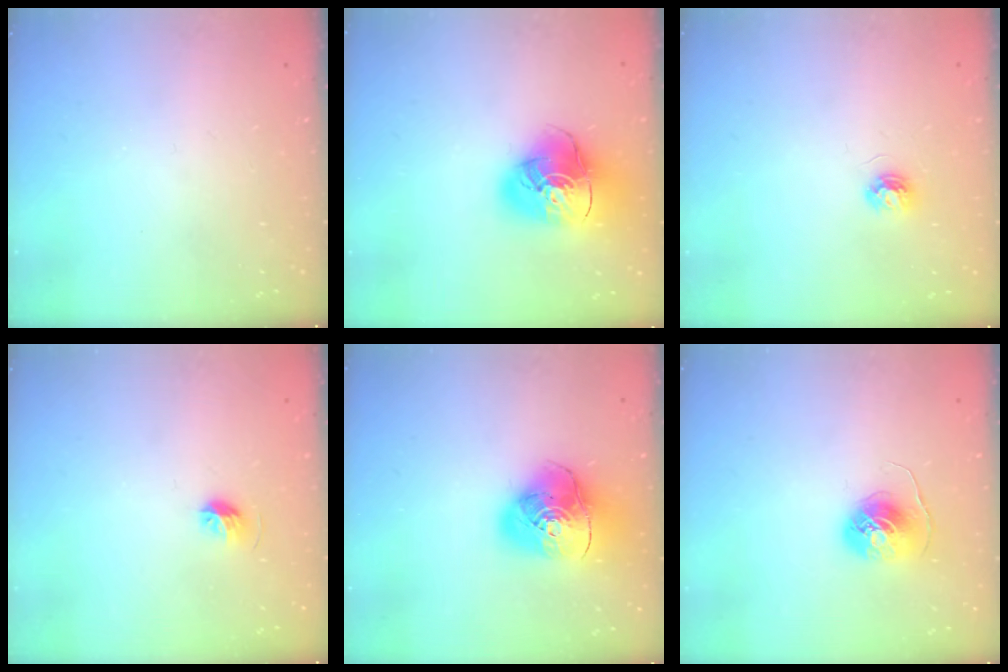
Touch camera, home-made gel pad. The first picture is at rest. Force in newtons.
{"total": 17.3, "press": 17.2, "slide": 2.0}
{"total": 3.8, "press": 3.8, "slide": 0.4}
{"total": 5.4, "press": 5.2, "slide": 1.2}
{"total": 14.0, "press": 13.9, "slide": 1.8}
{"total": 7.5, "press": 7.5, "slide": 0.1}